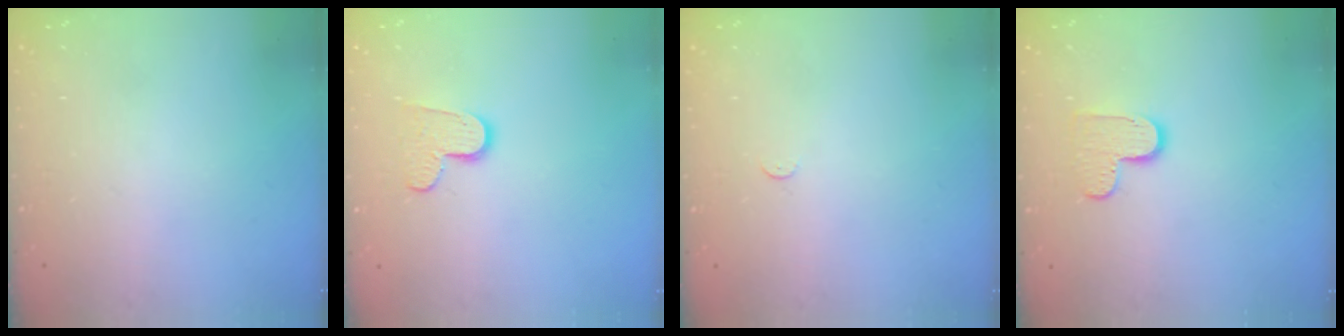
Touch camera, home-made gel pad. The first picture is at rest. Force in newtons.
{"total": 8.4, "press": 8.3, "slide": 0.2}
{"total": 2.3, "press": 2.3, "slide": 0.3}
{"total": 7.0, "press": 7.0, "slide": 0.3}